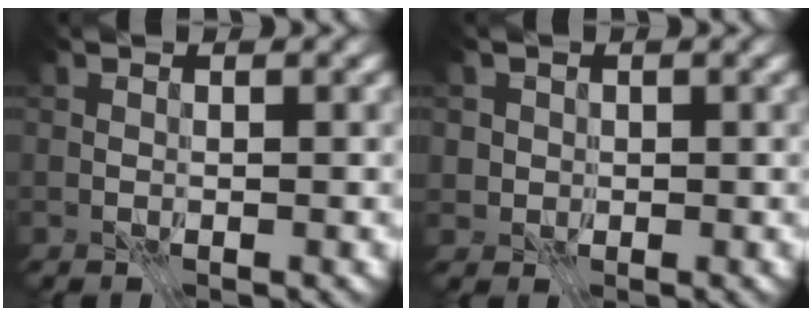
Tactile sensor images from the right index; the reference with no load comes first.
{"total": 1.3, "force": [0.0, 1.3, 0.0], "torque": [-0.001, -0.006, 0.013]}